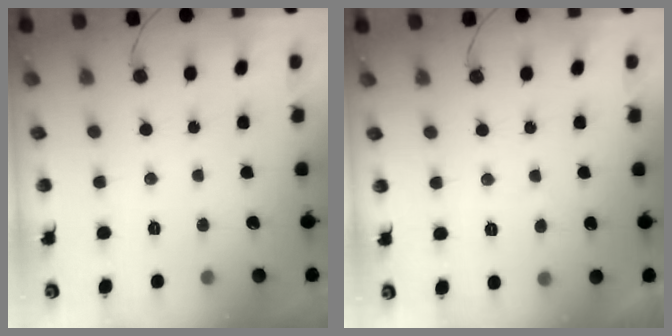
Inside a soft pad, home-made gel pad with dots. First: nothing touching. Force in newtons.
{"total": 0.5, "press": 0.1, "slide": 0.5}